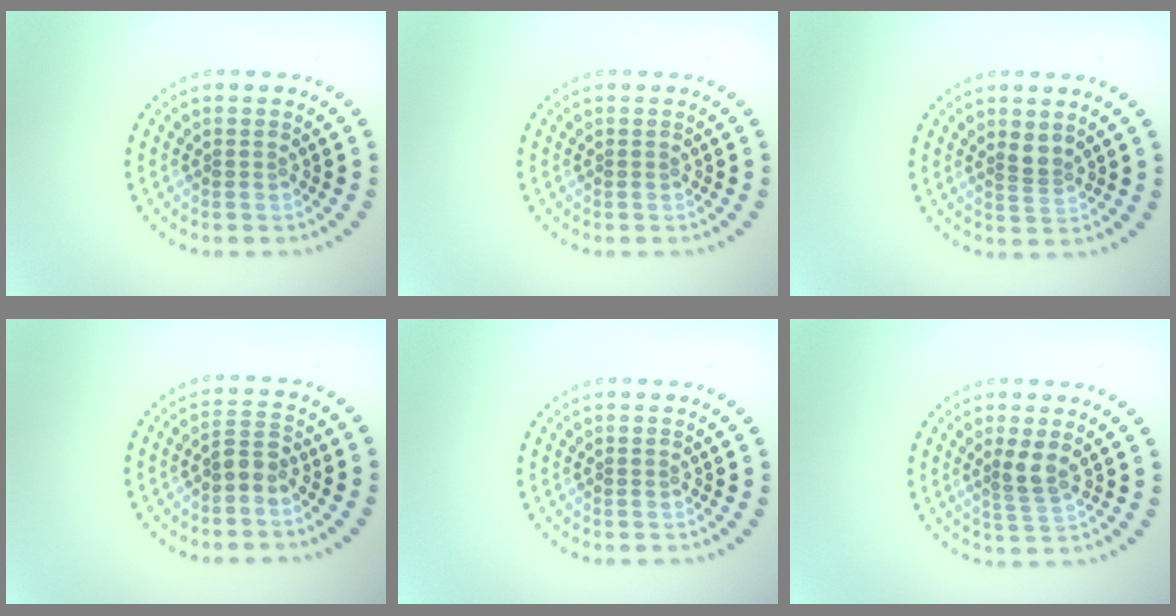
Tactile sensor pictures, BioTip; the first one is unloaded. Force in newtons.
{"total": 0.0}
{"total": 1.1, "press": 0.7, "slide": 0.9}
{"total": 1.9, "press": 1.6, "slide": 1.0}
{"total": 0.0}
{"total": 2.1, "press": 1.7, "slide": 1.3}